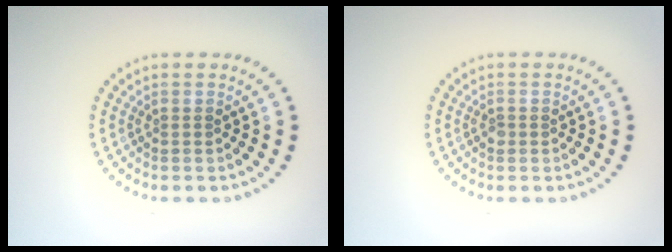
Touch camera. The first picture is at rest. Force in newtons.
{"total": 0.7, "press": 0.6, "slide": 0.2}